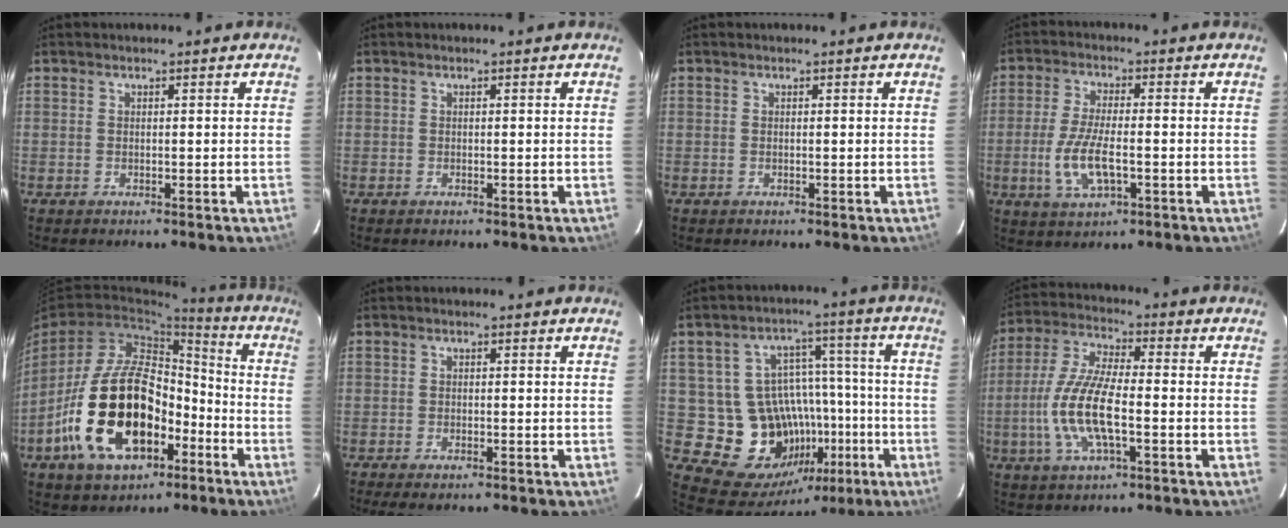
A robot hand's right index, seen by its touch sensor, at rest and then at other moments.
{"total": 0.0}
{"total": 0.0}
{"total": 8.9, "force": [-2.4, 3.1, 7.9], "torque": [-0.167, -0.008, -0.045]}
{"total": 19.8, "force": [-8.4, 11.1, 14.1], "torque": [-0.274, 0.015, -0.128]}
{"total": 2.9, "force": [-2.3, 0.8, 1.6], "torque": [-0.039, -0.009, -0.040]}
{"total": 17.5, "force": [-5.9, 14.5, 8.0], "torque": [-0.153, 0.041, -0.049]}
{"total": 12.7, "force": [-3.1, 3.8, 11.7], "torque": [-0.249, -0.003, -0.064]}